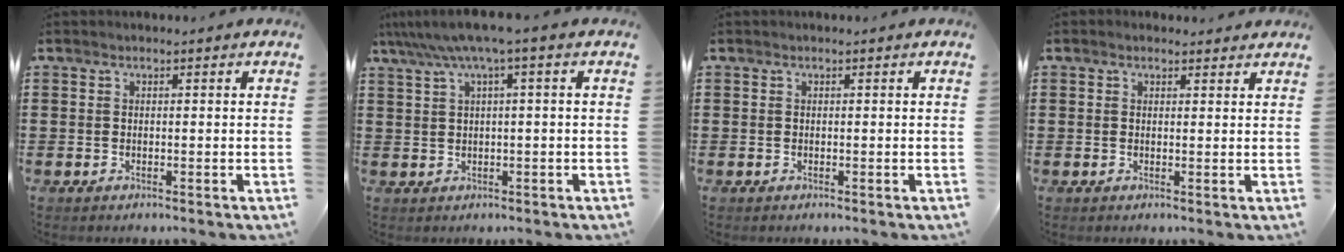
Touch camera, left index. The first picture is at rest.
{"total": 4.2, "force": [1.2, -0.2, 4.0], "torque": [-0.080, -0.006, 0.017]}
{"total": 0.0}
{"total": 1.1, "force": [1.1, 0.3, 0.2], "torque": [-0.007, 0.003, 0.020]}